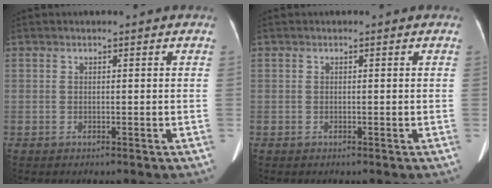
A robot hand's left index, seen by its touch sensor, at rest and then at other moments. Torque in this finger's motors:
{"motor_torque": [0.00, 0.00, 0.00, 0.00]}